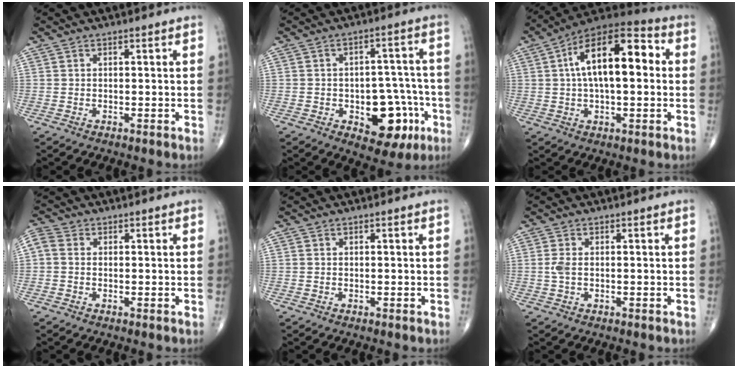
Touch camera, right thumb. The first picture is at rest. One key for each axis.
{"total": 12.7, "fx": -4.6, "fy": 7.4, "fz": 9.2, "tx": -0.075, "ty": 0.038, "tz": -0.051}
{"total": 17.5, "fx": 2.7, "fy": 8.0, "fz": 15.4, "tx": -0.236, "ty": 0.036, "tz": 0.032}
{"total": 2.7, "fx": 0.1, "fy": 2.1, "fz": 1.7, "tx": -0.040, "ty": 0.009, "tz": -0.010}
{"total": 0.0}
{"total": 1.8, "fx": -0.1, "fy": 0.8, "fz": 1.6, "tx": -0.047, "ty": -0.001, "tz": -0.003}